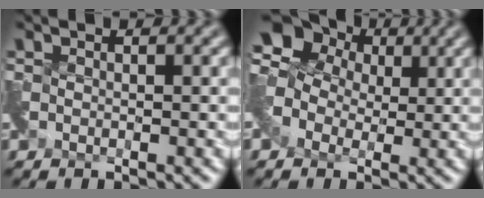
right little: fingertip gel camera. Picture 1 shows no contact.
{"total": 7.1, "force": [2.1, 5.6, 3.7], "torque": [-0.071, 0.035, 0.014]}